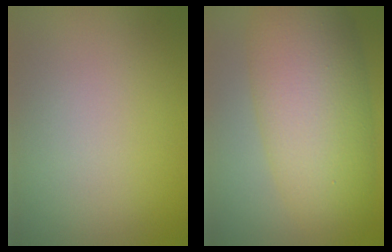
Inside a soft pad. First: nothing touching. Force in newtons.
{"total": 9.9, "press": 9.8, "slide": 0.1}